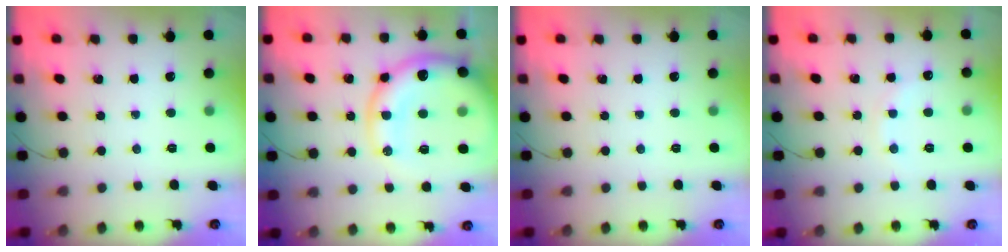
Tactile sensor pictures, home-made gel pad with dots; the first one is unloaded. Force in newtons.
{"total": 21.6, "press": 21.1, "slide": 4.6}
{"total": 0.0}
{"total": 4.5, "press": 4.3, "slide": 1.3}